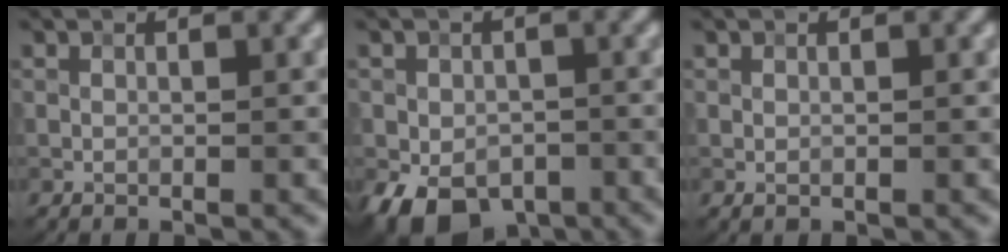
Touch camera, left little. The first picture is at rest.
{"total": 6.4, "force": [-2.9, 4.6, 3.4], "torque": [-0.061, -0.012, -0.052]}
{"total": 0.0}